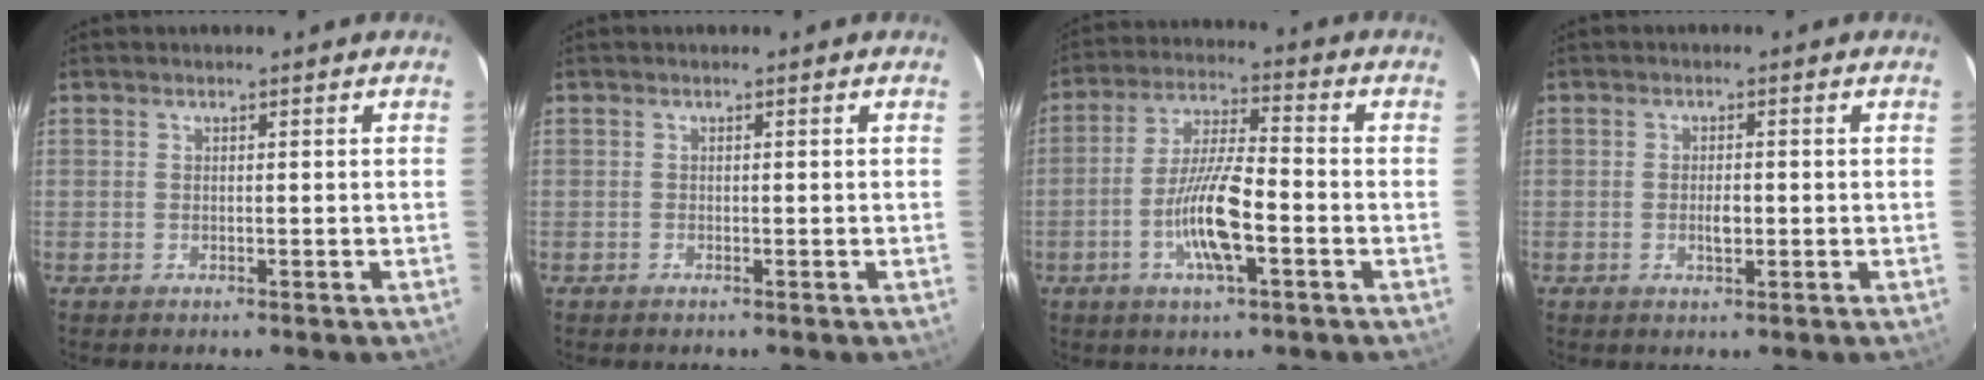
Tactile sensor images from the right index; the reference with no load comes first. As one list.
[{"total": 0.0}, {"total": 10.5, "force": [-3.5, 1.8, 9.8], "torque": [-0.189, 0.001, -0.066]}, {"total": 2.2, "force": [-0.4, 0.8, 2.0], "torque": [-0.038, 0.002, -0.006]}]